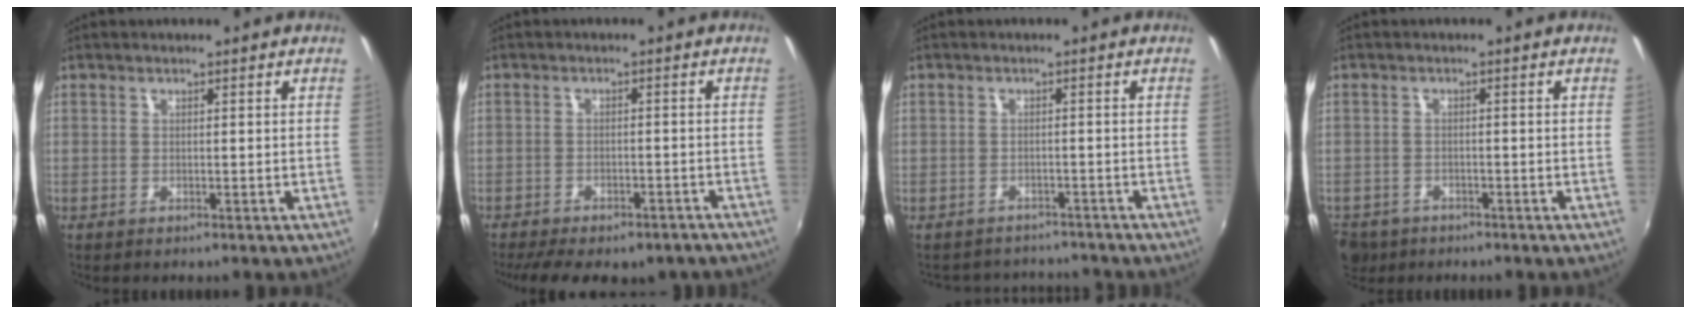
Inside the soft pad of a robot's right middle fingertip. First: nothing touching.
{"total": 14.4, "force": [-11.4, 5.4, 6.8], "torque": [-0.148, -0.026, -0.145]}
{"total": 6.4, "force": [-5.4, 3.3, 0.6], "torque": [-0.016, 0.022, -0.076]}
{"total": 7.6, "force": [-4.6, 5.3, 2.8], "torque": [-0.086, -0.015, -0.077]}